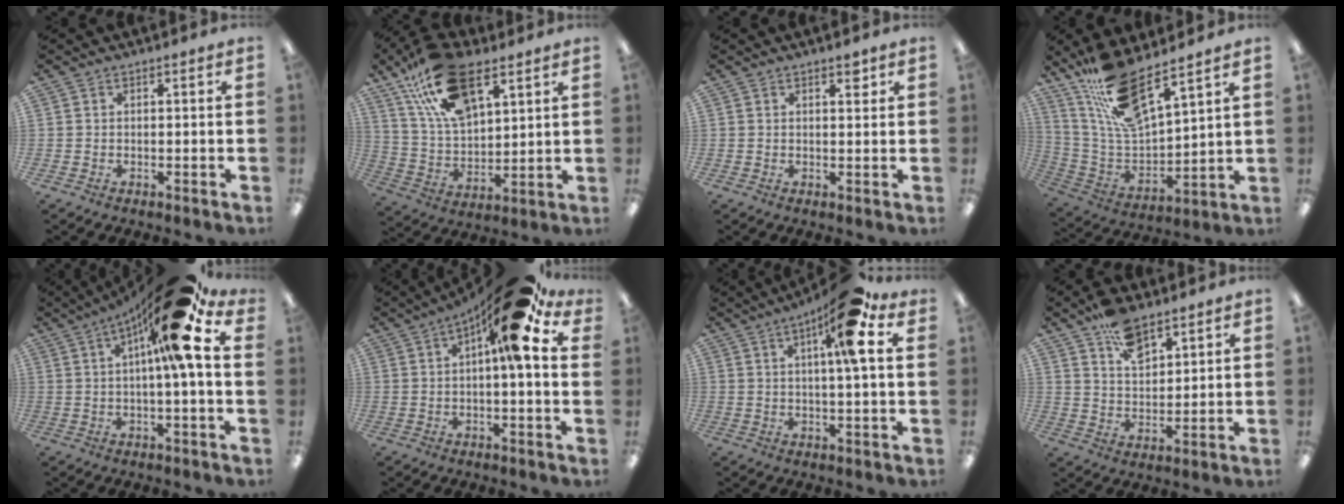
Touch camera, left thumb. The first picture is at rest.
{"total": 19.6, "force": [12.0, 9.8, 12.1], "torque": [-0.222, -0.039, 0.214]}
{"total": 2.2, "force": [1.5, 0.8, 1.4], "torque": [-0.014, -0.006, 0.023]}
{"total": 16.0, "force": [12.6, 3.8, 9.0], "torque": [-0.198, -0.077, 0.226]}
{"total": 18.6, "force": [6.4, 3.6, 17.2], "torque": [-0.278, -0.028, 0.085]}
{"total": 16.7, "force": [6.8, 4.7, 14.5], "torque": [-0.208, -0.032, 0.100]}
{"total": 13.6, "force": [6.2, 2.6, 11.8], "torque": [-0.182, -0.016, 0.090]}
{"total": 9.7, "force": [6.8, 4.8, 5.0], "torque": [-0.076, -0.035, 0.122]}